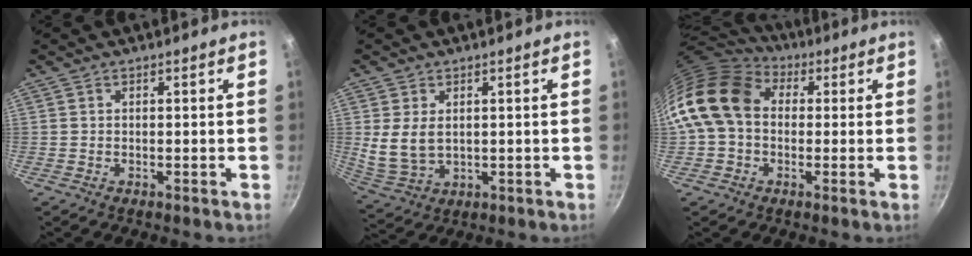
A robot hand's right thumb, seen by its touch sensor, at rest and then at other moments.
{"total": 7.3, "force": [1.2, 4.8, 5.4], "torque": [-0.103, -0.016, 0.038]}
{"total": 15.1, "force": [1.9, 11.5, 9.5], "torque": [-0.159, 0.025, 0.017]}